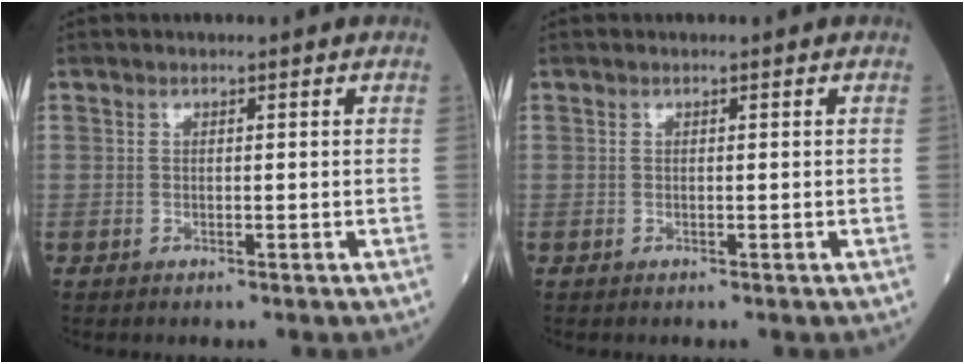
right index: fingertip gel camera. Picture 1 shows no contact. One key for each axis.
{"total": 0.0}